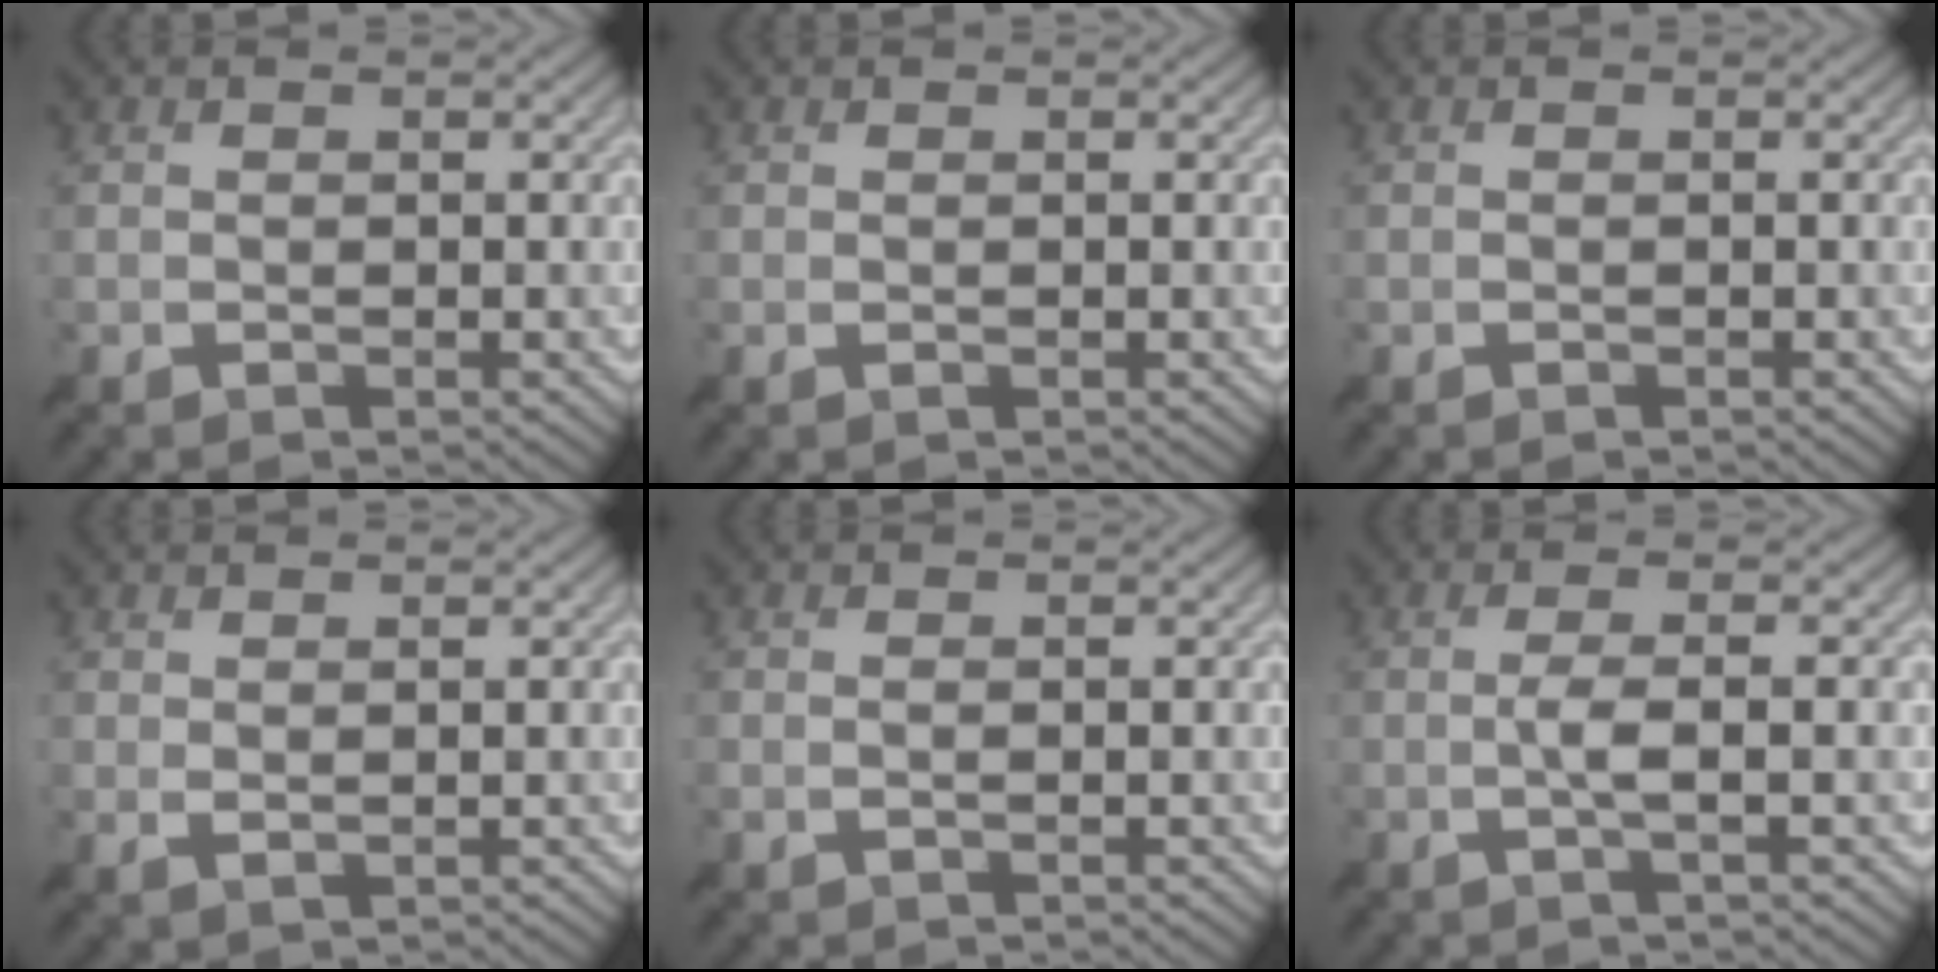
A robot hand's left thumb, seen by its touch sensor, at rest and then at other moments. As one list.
[{"total": 0.5, "force": [0.0, -0.1, 0.5], "torque": [-0.013, 0.002, 0.000]}, {"total": 0.0}, {"total": 1.2, "force": [0.5, 0.3, 1.0], "torque": [-0.025, 0.001, 0.012]}, {"total": 0.7, "force": [0.0, 0.0, 0.7], "torque": [-0.016, 0.002, -0.002]}, {"total": 3.4, "force": [-0.5, 0.4, 3.4], "torque": [-0.063, 0.009, -0.023]}]